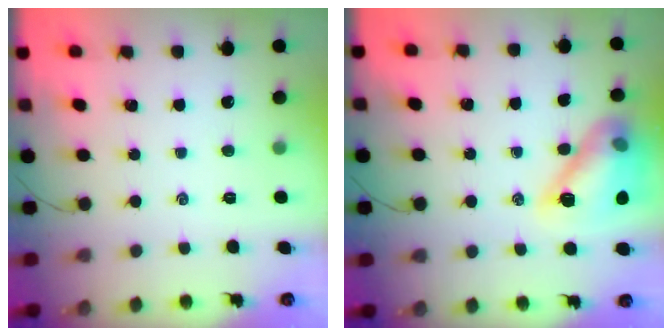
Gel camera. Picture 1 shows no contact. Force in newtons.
{"total": 14.9, "press": 14.8, "slide": 1.5}